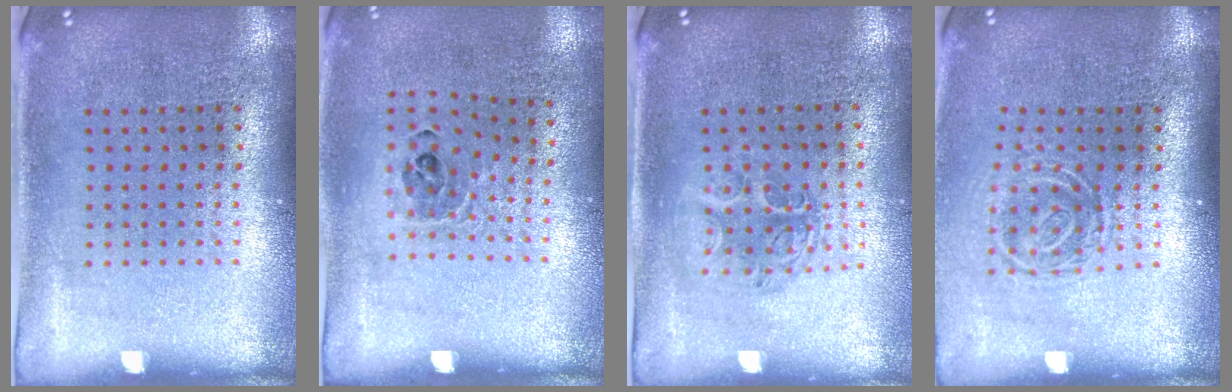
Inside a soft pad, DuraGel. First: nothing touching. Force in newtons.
{"total": 0.9, "press": 0.8, "slide": 0.4}
{"total": 1.2, "press": 1.1, "slide": 0.4}
{"total": 1.6, "press": 1.1, "slide": 1.2}